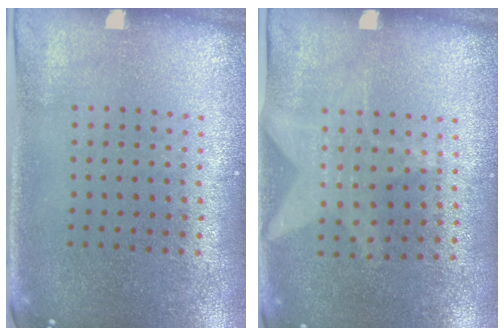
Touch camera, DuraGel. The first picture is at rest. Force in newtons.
{"total": 1.3, "press": 0.9, "slide": 0.9}